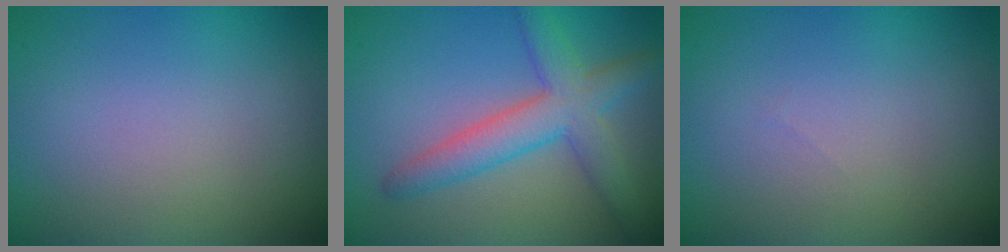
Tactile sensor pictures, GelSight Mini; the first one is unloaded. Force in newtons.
{"total": 4.8, "press": 4.8, "slide": 0.2}
{"total": 0.0}